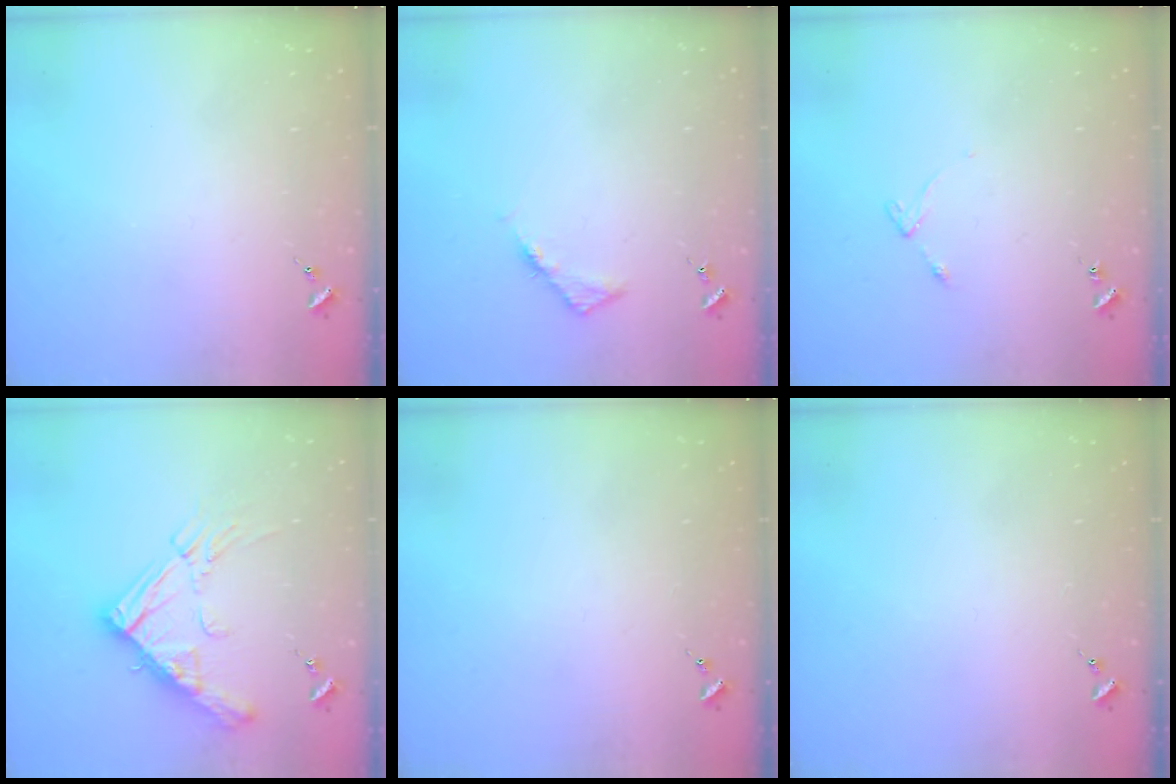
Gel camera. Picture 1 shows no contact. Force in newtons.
{"total": 4.1, "press": 4.0, "slide": 0.5}
{"total": 4.3, "press": 4.2, "slide": 0.5}
{"total": 16.4, "press": 16.4, "slide": 1.8}
{"total": 0.0}
{"total": 0.0}